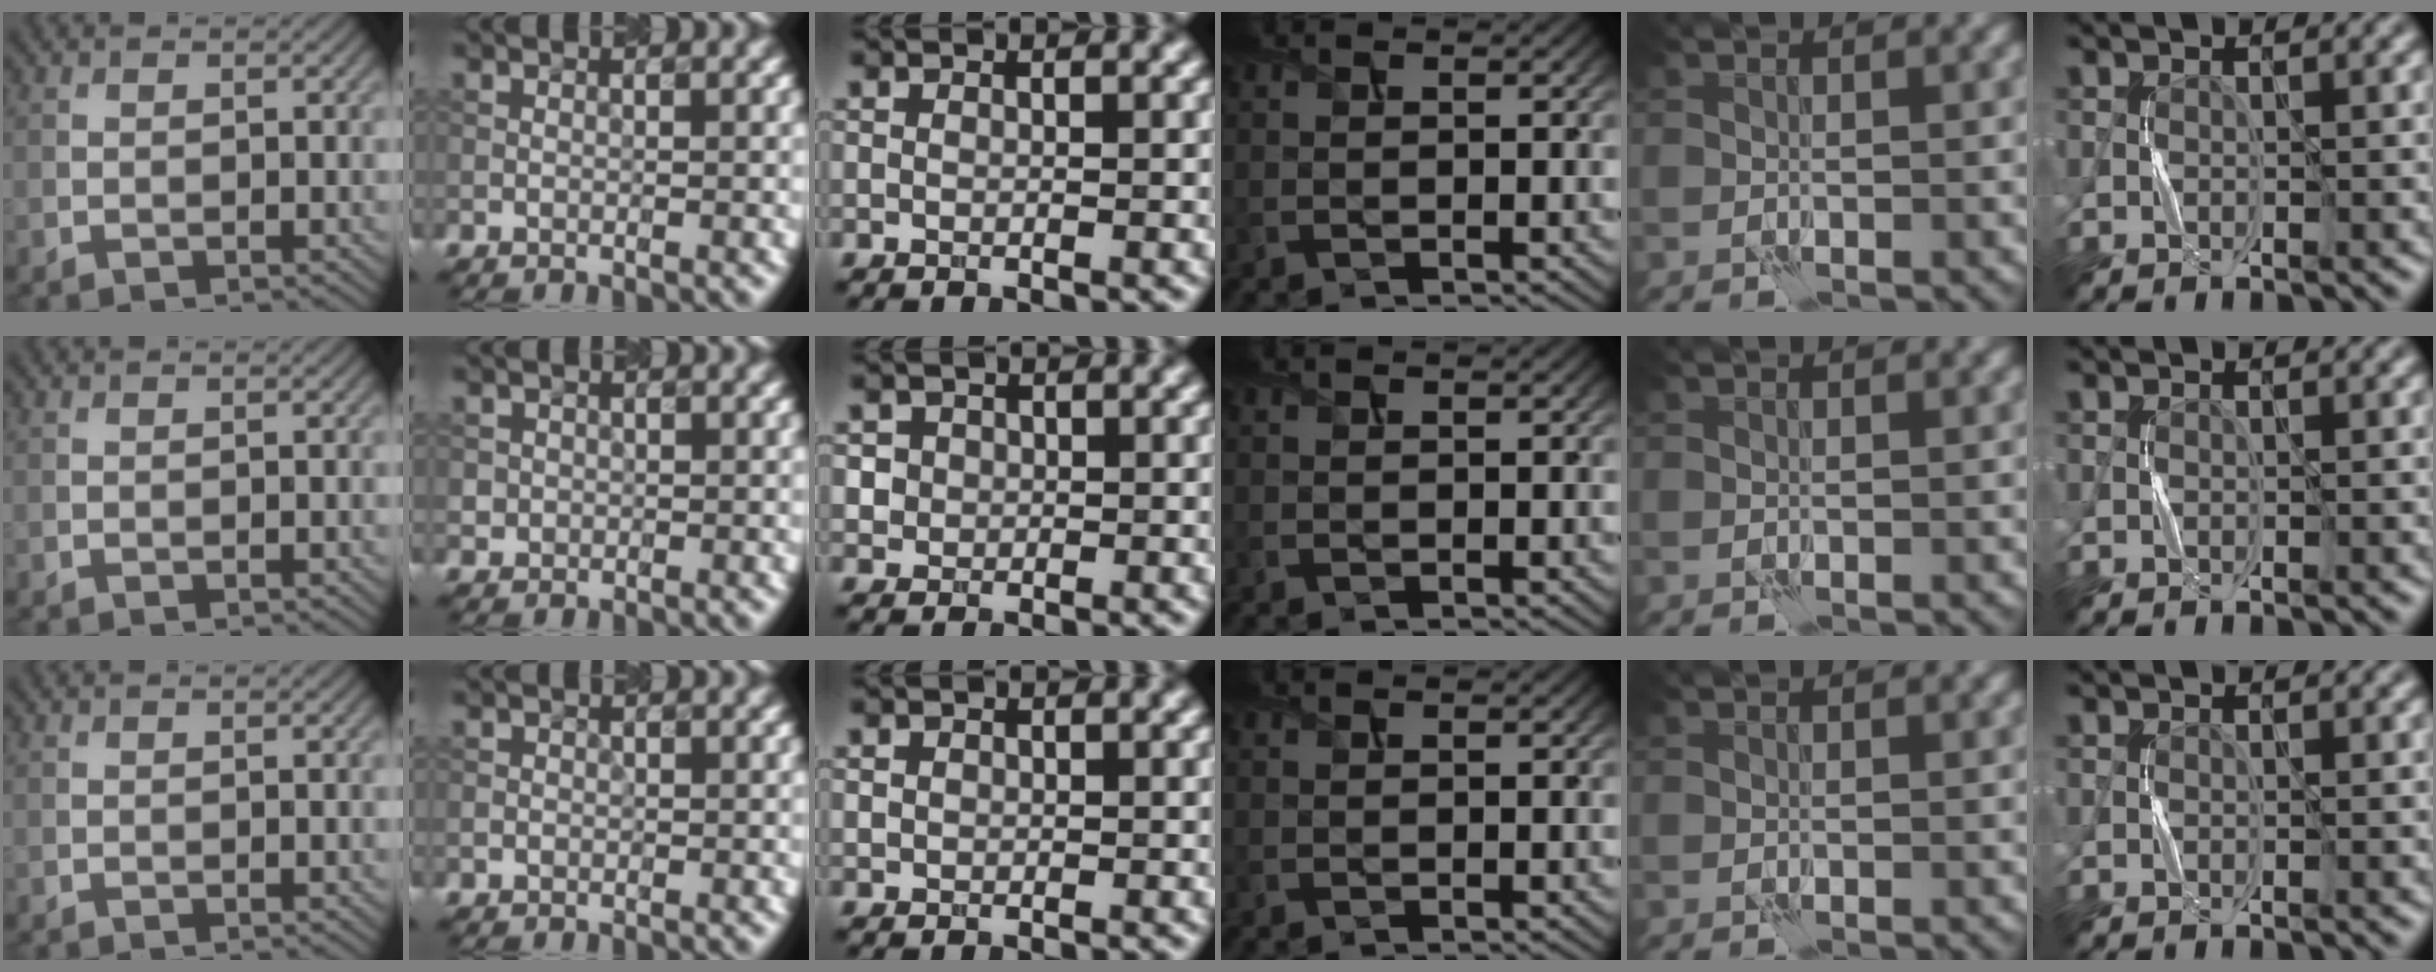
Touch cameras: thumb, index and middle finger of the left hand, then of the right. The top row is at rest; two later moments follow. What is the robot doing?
{"motion": "press", "object": "button"}